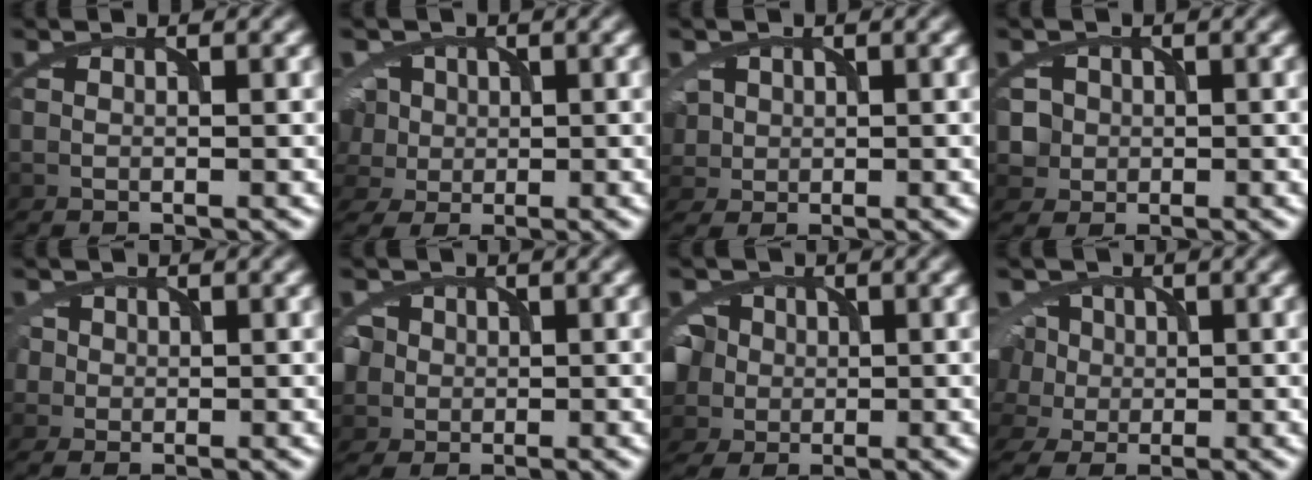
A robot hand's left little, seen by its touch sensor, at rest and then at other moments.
{"total": 6.2, "force": [0.1, 5.4, 3.2], "torque": [-0.075, 0.025, -0.009]}
{"total": 2.9, "force": [0.6, 2.7, 0.8], "torque": [-0.026, 0.008, 0.021]}
{"total": 2.6, "force": [0.1, 2.6, 0.1], "torque": [0.007, 0.006, 0.011]}
{"total": 2.6, "force": [0.5, 2.4, 0.9], "torque": [-0.017, 0.016, 0.008]}
{"total": 4.5, "force": [-0.1, 4.3, 1.3], "torque": [-0.023, 0.026, -0.007]}
{"total": 7.5, "force": [-1.0, 6.6, 3.2], "torque": [-0.071, 0.008, -0.042]}
{"total": 7.2, "force": [0.1, 6.2, 3.7], "torque": [-0.085, 0.026, -0.019]}